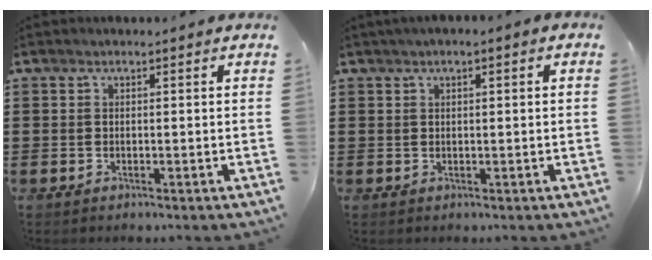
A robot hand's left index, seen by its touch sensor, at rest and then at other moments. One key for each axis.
{"total": 1.0, "fx": 0.2, "fy": 0.1, "fz": 1.0, "tx": -0.016, "ty": -0.001, "tz": 0.004}